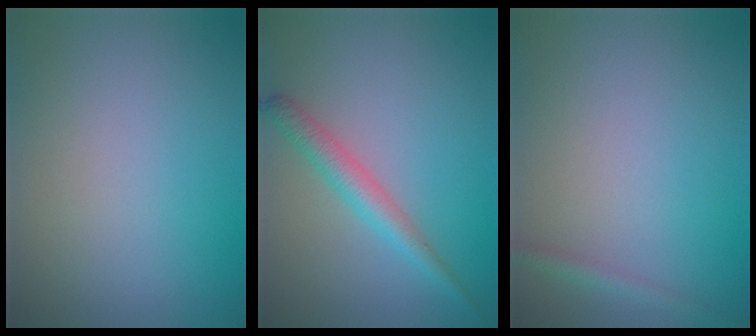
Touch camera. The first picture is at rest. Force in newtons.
{"total": 2.7, "press": 2.7, "slide": 0.1}
{"total": 1.1, "press": 1.1, "slide": 0.1}